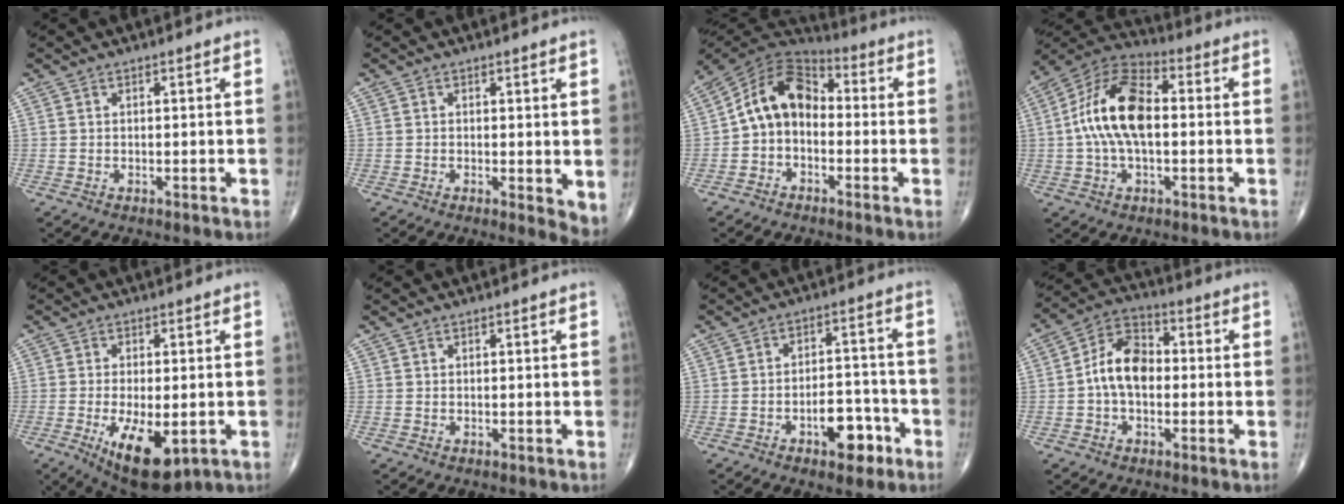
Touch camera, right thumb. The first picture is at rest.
{"total": 3.9, "force": [0.1, 1.4, 3.7], "torque": [-0.048, -0.012, -0.001]}
{"total": 10.9, "force": [-1.1, 8.0, 7.3], "torque": [-0.109, 0.043, -0.039]}
{"total": 15.1, "force": [0.5, 7.9, 12.8], "torque": [-0.243, 0.034, -0.004]}
{"total": 12.3, "force": [-4.0, 5.3, 10.3], "torque": [-0.165, -0.015, -0.050]}
{"total": 0.0}
{"total": 8.6, "force": [-4.2, 4.5, 6.1], "torque": [-0.064, 0.038, -0.060]}
{"total": 10.0, "force": [-0.6, 6.7, 7.4], "torque": [-0.119, 0.032, -0.025]}